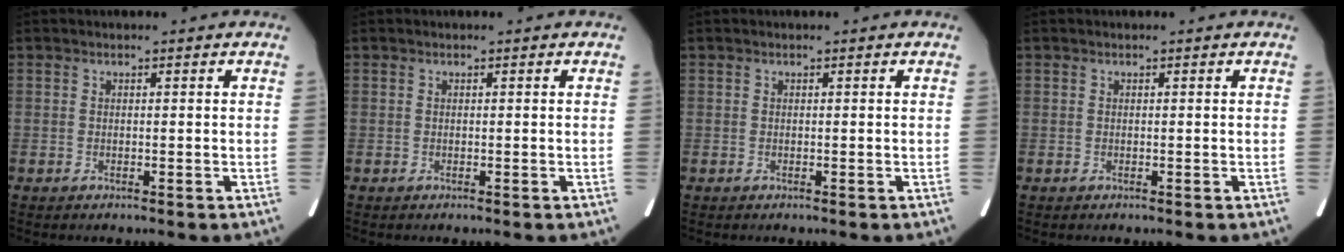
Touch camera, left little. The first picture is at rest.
{"total": 0.0}
{"total": 0.0}
{"total": 0.0}